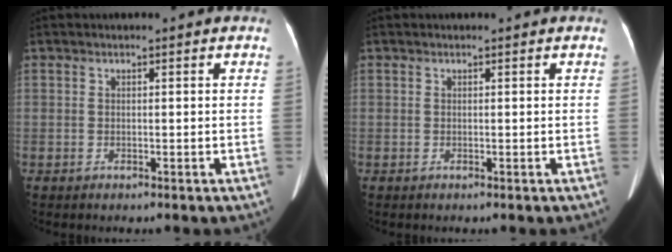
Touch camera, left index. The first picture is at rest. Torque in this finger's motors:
{"motor_torque": [-0.01, 0.05, 0.00, 0.00]}